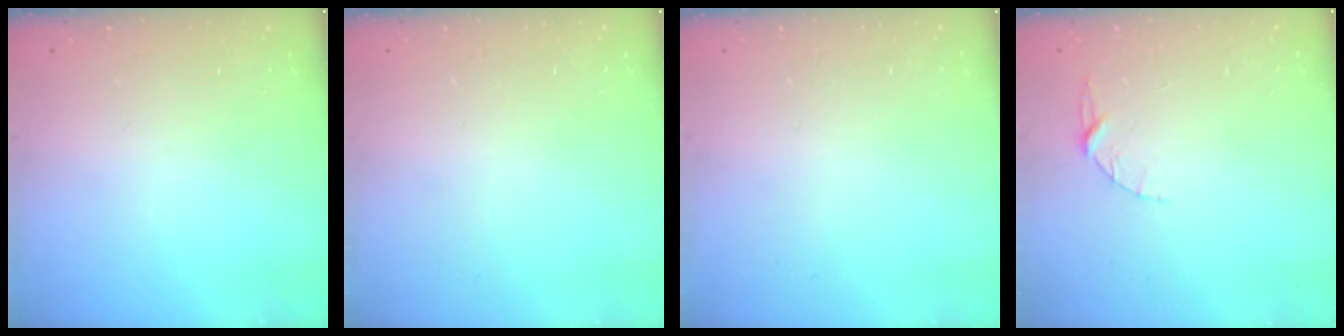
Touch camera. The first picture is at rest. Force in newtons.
{"total": 0.0}
{"total": 0.0}
{"total": 3.4, "press": 3.3, "slide": 0.4}